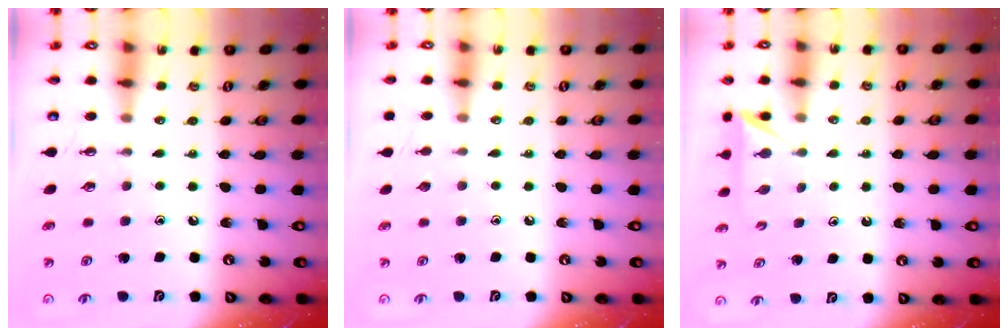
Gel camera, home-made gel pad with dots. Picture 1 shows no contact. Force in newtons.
{"total": 0.0}
{"total": 3.0, "press": 3.0, "slide": 0.4}